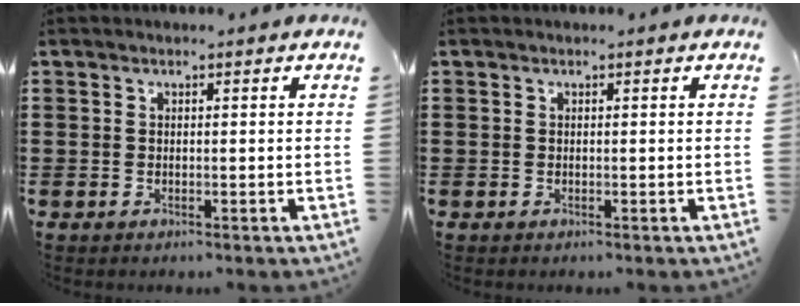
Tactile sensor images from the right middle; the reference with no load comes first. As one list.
[{"total": 0.0}]